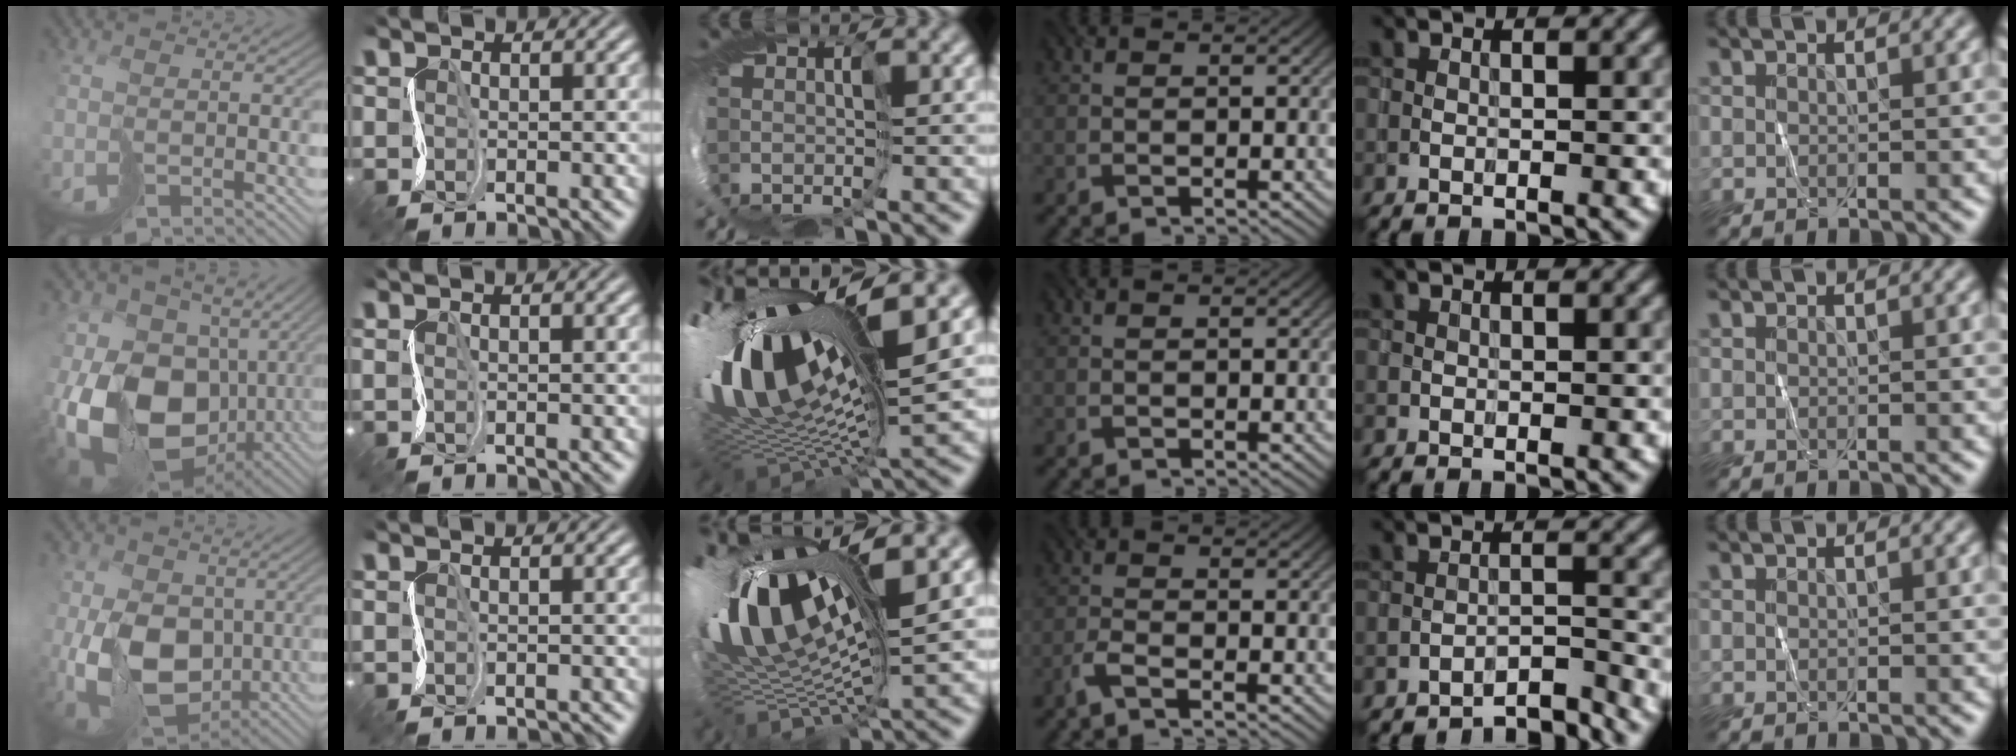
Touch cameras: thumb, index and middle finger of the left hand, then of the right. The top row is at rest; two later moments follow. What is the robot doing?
{"motion": "cut", "object": "tape"}